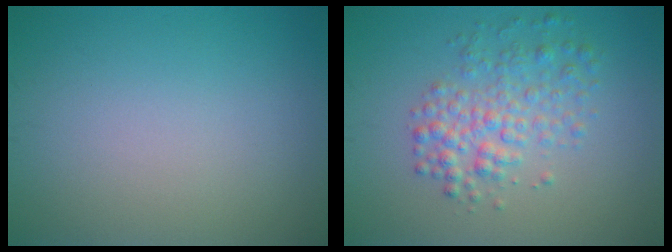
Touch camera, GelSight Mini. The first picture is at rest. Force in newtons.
{"total": 3.7, "press": 3.7, "slide": 0.1}